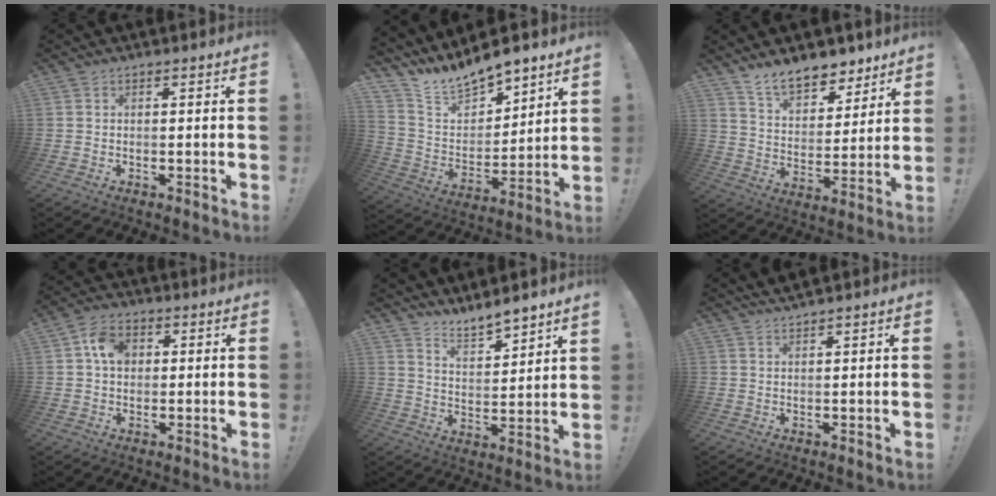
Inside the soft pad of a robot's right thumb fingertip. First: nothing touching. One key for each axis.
{"total": 11.9, "fx": 11.1, "fy": 3.8, "fz": 1.8, "tx": -0.059, "ty": -0.095, "tz": 0.205}
{"total": 11.9, "fx": 9.9, "fy": 5.3, "fz": 3.8, "tx": -0.058, "ty": -0.077, "tz": 0.185}
{"total": 7.9, "fx": 1.8, "fy": 6.0, "fz": 4.8, "tx": -0.068, "ty": 0.005, "tz": 0.033}
{"total": 7.7, "fx": 7.5, "fy": 1.1, "fz": 1.6, "tx": -0.031, "ty": -0.066, "tz": 0.139}
{"total": 2.1, "fx": 1.9, "fy": -0.2, "fz": 0.8, "tx": -0.016, "ty": -0.008, "tz": 0.035}